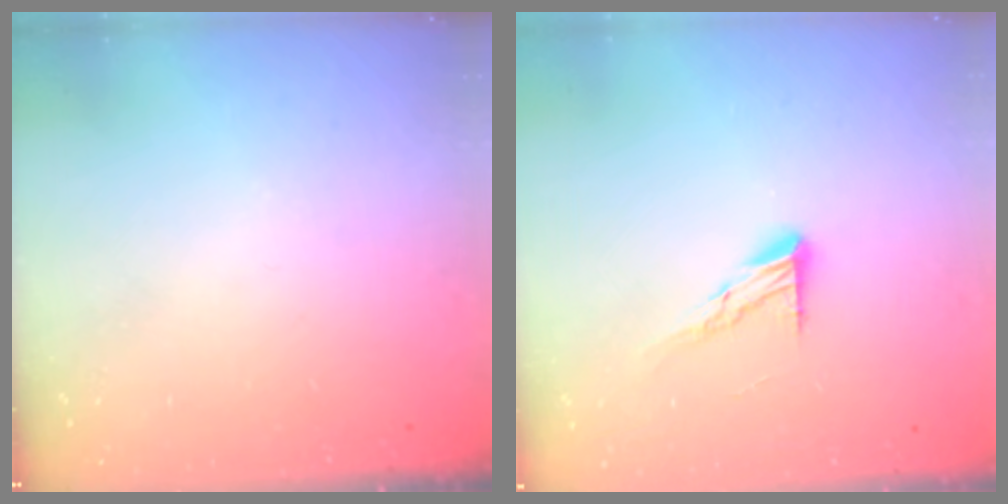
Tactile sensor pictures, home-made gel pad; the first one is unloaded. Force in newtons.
{"total": 8.7, "press": 8.7, "slide": 0.7}